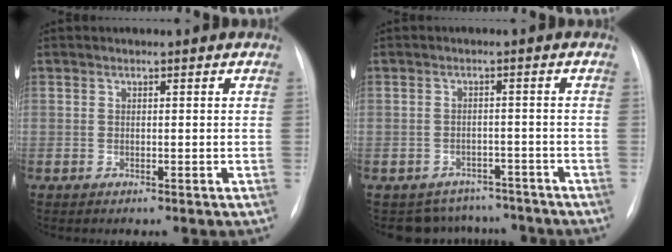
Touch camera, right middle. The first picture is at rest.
{"total": 6.6, "force": [-5.9, 2.9, -0.8], "torque": [0.018, 0.022, -0.073]}